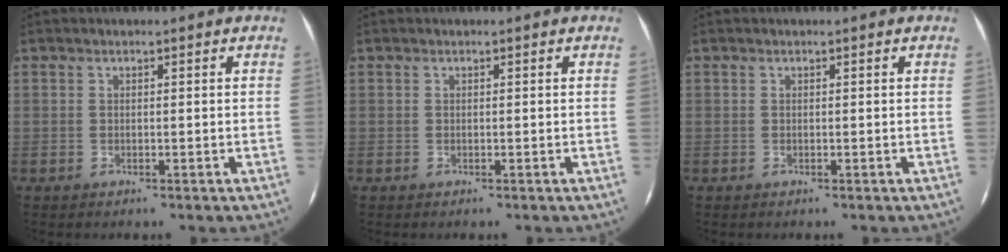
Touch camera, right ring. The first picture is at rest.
{"total": 0.0}
{"total": 0.0}